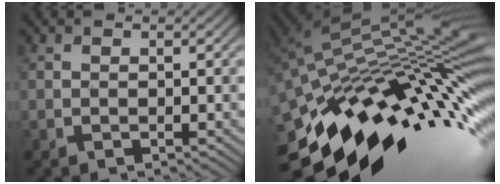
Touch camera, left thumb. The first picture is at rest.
{"total": 17.3, "force": [-6.3, 6.2, 14.8], "torque": [-0.256, -0.003, -0.118]}